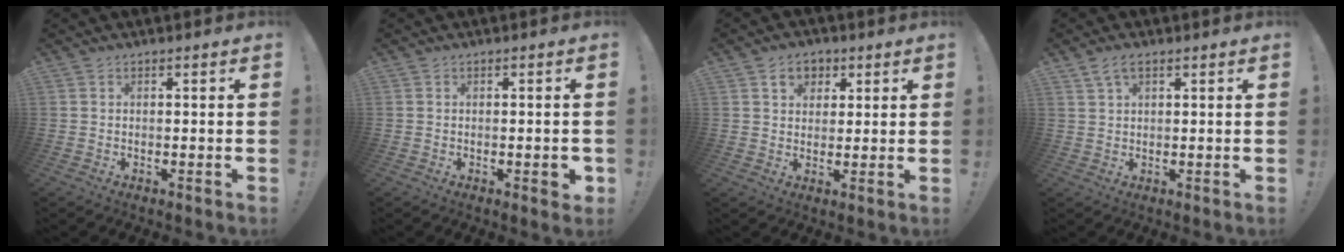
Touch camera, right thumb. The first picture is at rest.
{"total": 2.3, "force": [-0.7, 0.7, 2.0], "torque": [-0.022, 0.001, -0.011]}
{"total": 6.7, "force": [3.0, 5.3, 2.8], "torque": [-0.032, -0.007, 0.056]}
{"total": 3.8, "force": [2.2, 1.8, 2.6], "torque": [-0.046, -0.005, 0.041]}